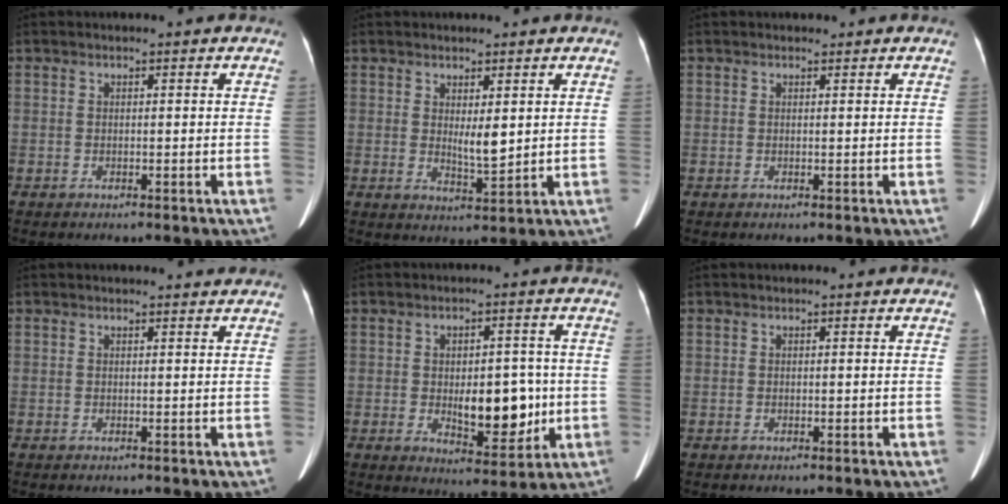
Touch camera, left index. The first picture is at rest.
{"total": 3.4, "force": [1.0, 0.8, 3.2], "torque": [-0.056, -0.012, 0.022]}
{"total": 0.5, "force": [0.5, 0.2, 0.0], "torque": [-0.010, 0.001, 0.010]}
{"total": 1.5, "force": [1.5, 0.1, 0.1], "torque": [-0.009, 0.001, 0.017]}
{"total": 9.2, "force": [-0.9, 4.2, 8.1], "torque": [-0.111, -0.001, -0.005]}
{"total": 0.0}